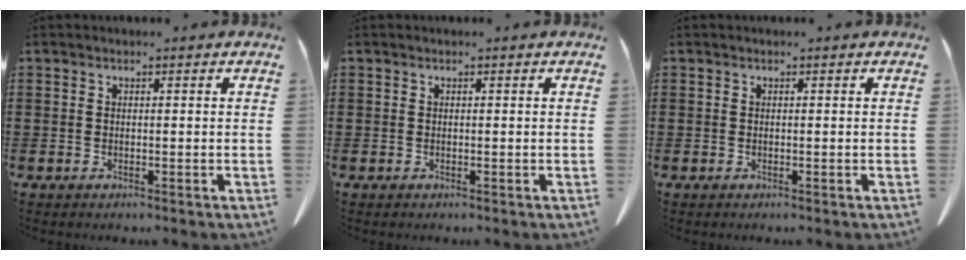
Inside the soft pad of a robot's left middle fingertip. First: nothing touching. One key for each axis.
{"total": 0.0}
{"total": 0.0}